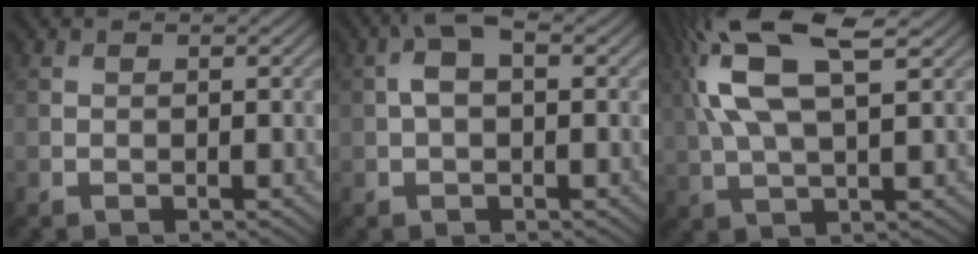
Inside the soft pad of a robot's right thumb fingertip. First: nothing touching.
{"total": 3.5, "force": [0.5, 1.8, 3.0], "torque": [-0.064, 0.012, 0.003]}
{"total": 13.3, "force": [4.9, 5.0, 11.3], "torque": [-0.247, 0.015, 0.084]}